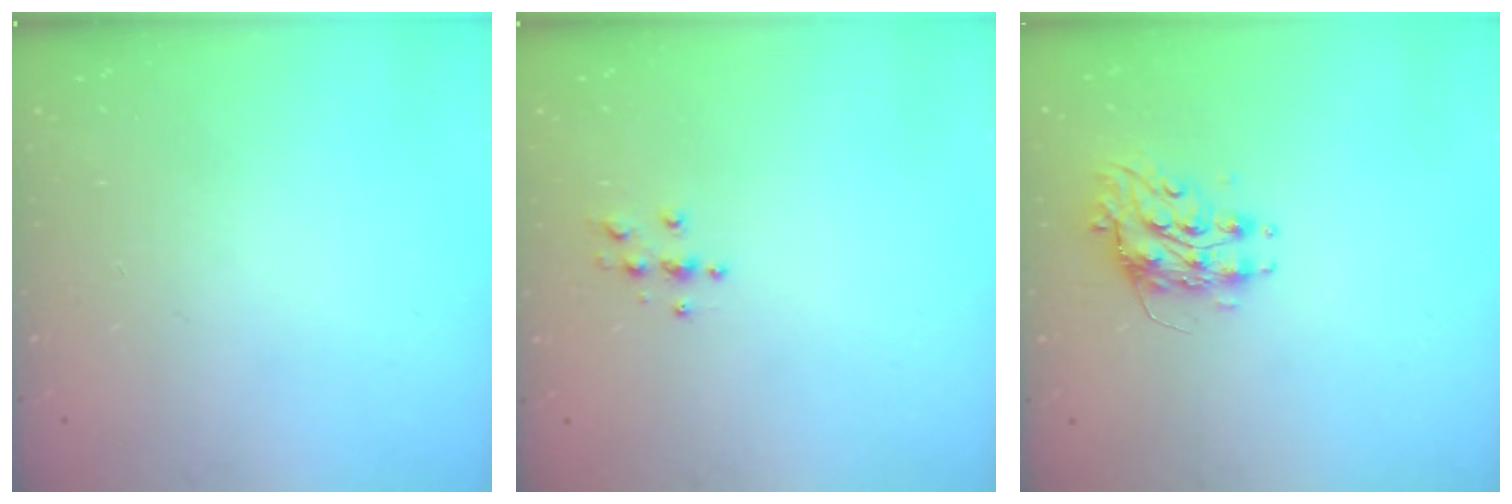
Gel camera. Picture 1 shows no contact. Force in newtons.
{"total": 3.9, "press": 3.8, "slide": 0.4}
{"total": 8.1, "press": 8.1, "slide": 0.2}